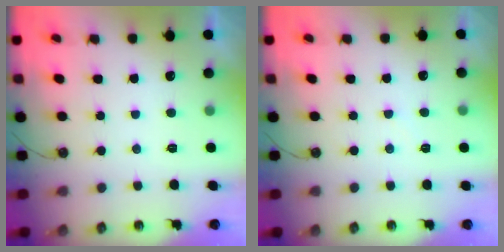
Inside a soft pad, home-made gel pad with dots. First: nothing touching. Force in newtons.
{"total": 2.9, "press": 2.9, "slide": 0.5}